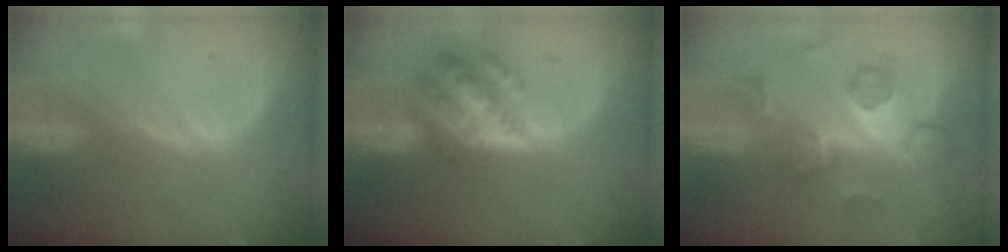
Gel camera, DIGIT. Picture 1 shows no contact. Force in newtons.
{"total": 7.7, "press": 7.7, "slide": 0.5}
{"total": 8.8, "press": 7.6, "slide": 4.5}